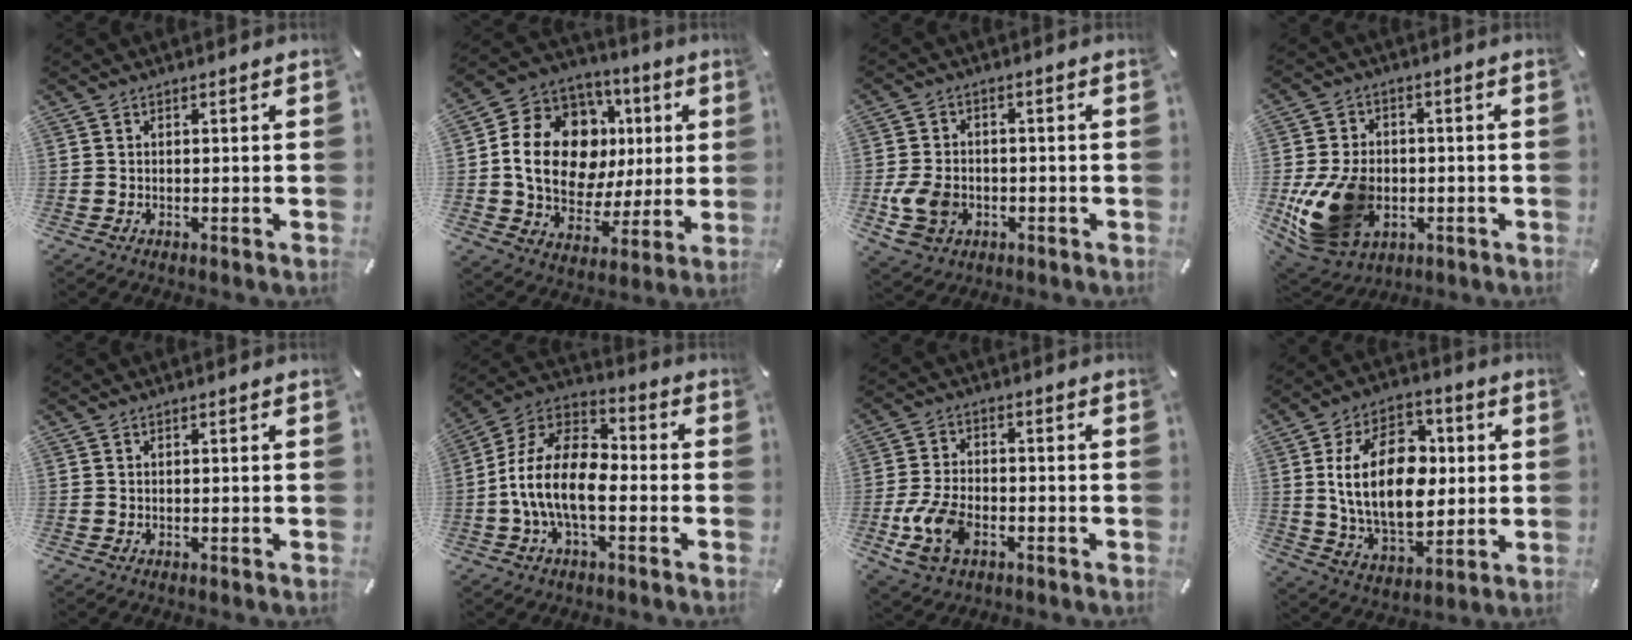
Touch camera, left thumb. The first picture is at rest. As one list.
[{"total": 19.9, "force": [3.2, 15.2, 12.4], "torque": [-0.223, -0.006, 0.064]}, {"total": 8.9, "force": [-2.3, 6.8, 5.3], "torque": [-0.116, 0.006, -0.039]}, {"total": 17.7, "force": [-3.4, 13.2, 11.3], "torque": [-0.231, 0.013, -0.052]}, {"total": 0.0}, {"total": 14.6, "force": [-4.4, 8.1, 11.3], "torque": [-0.244, 0.015, -0.083]}, {"total": 10.5, "force": [-4.1, 6.2, 7.5], "torque": [-0.165, 0.003, -0.071]}, {"total": 20.9, "force": [2.1, 13.7, 15.6], "torque": [-0.292, 0.005, 0.033]}]